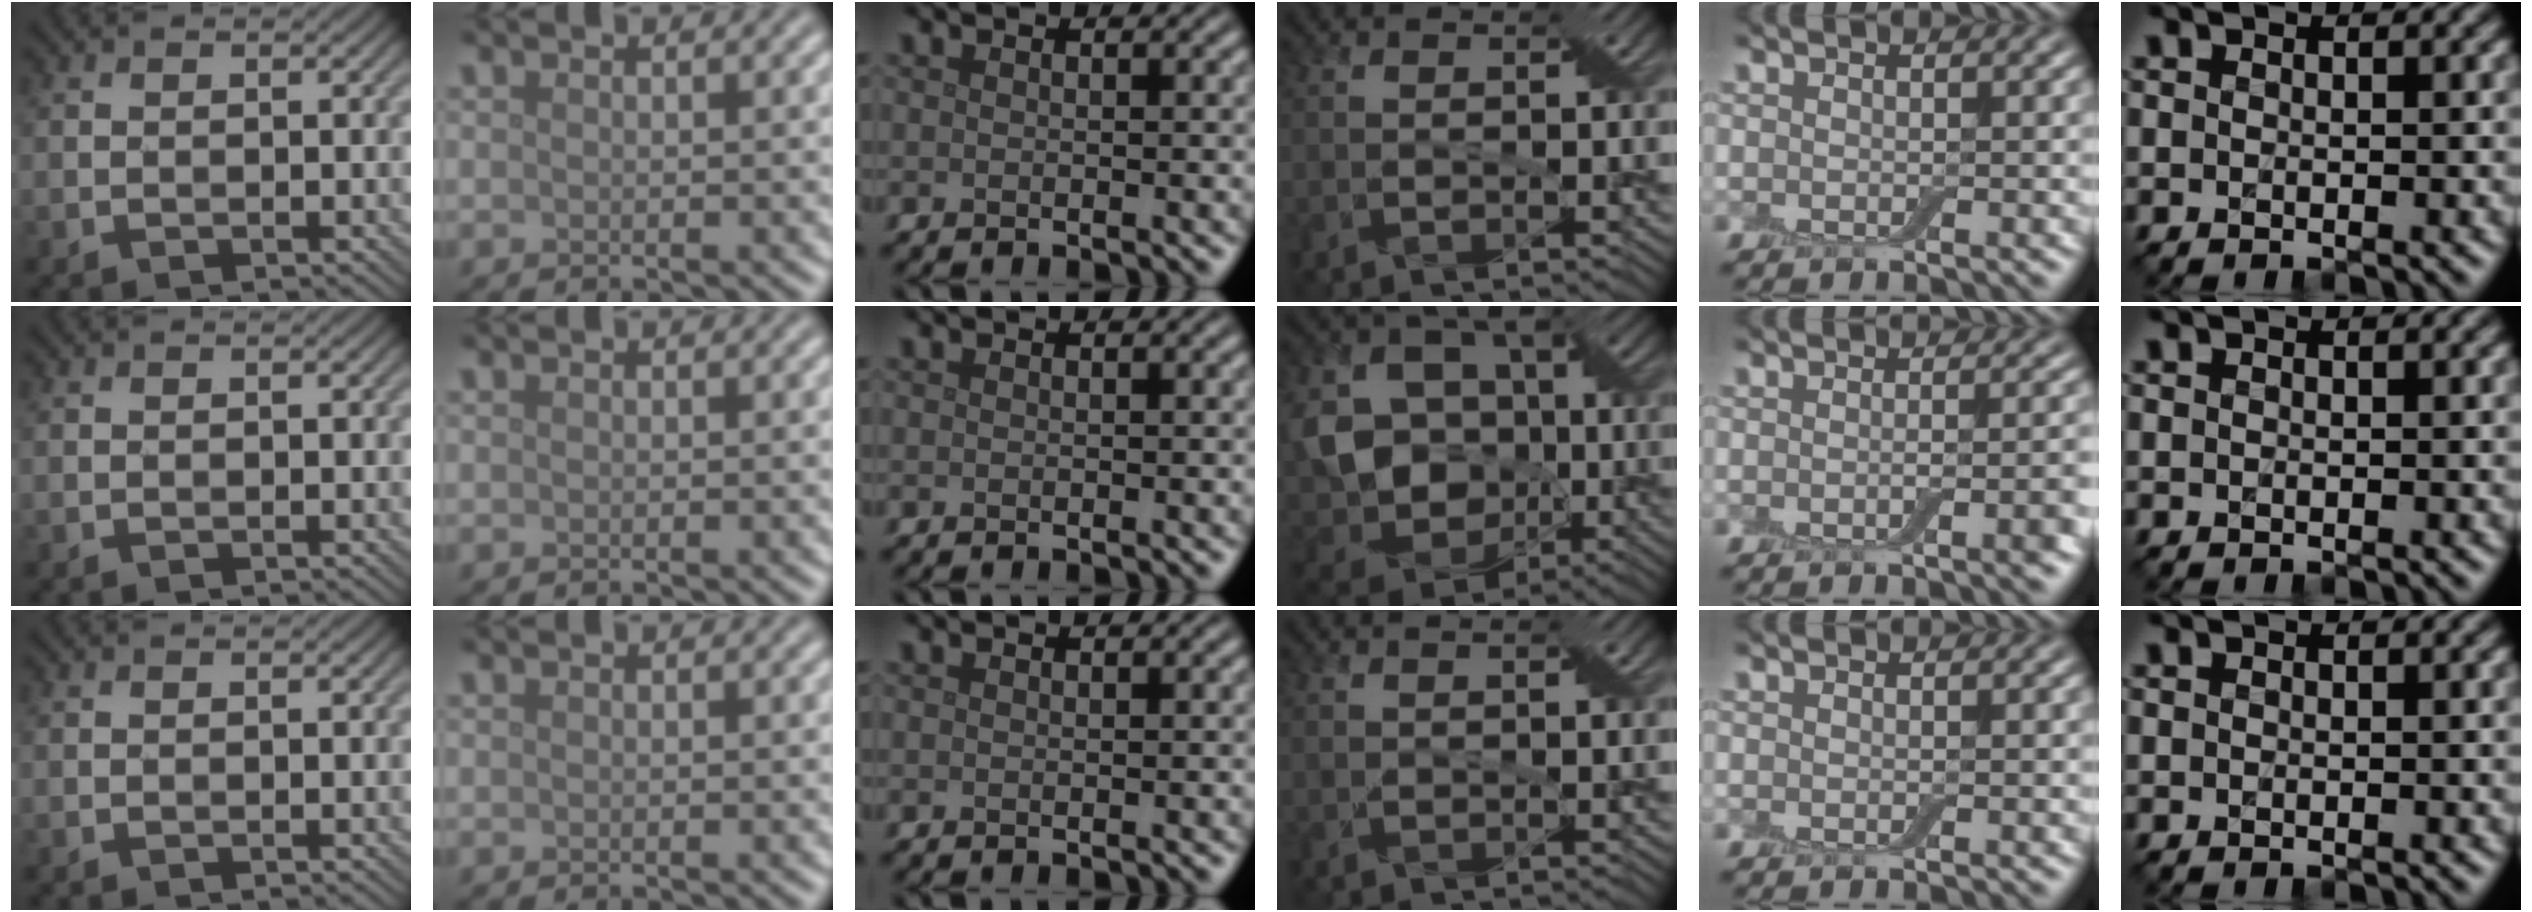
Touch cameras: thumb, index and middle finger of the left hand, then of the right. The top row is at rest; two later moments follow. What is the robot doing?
{"motion": "insert", "object": "backpack"}